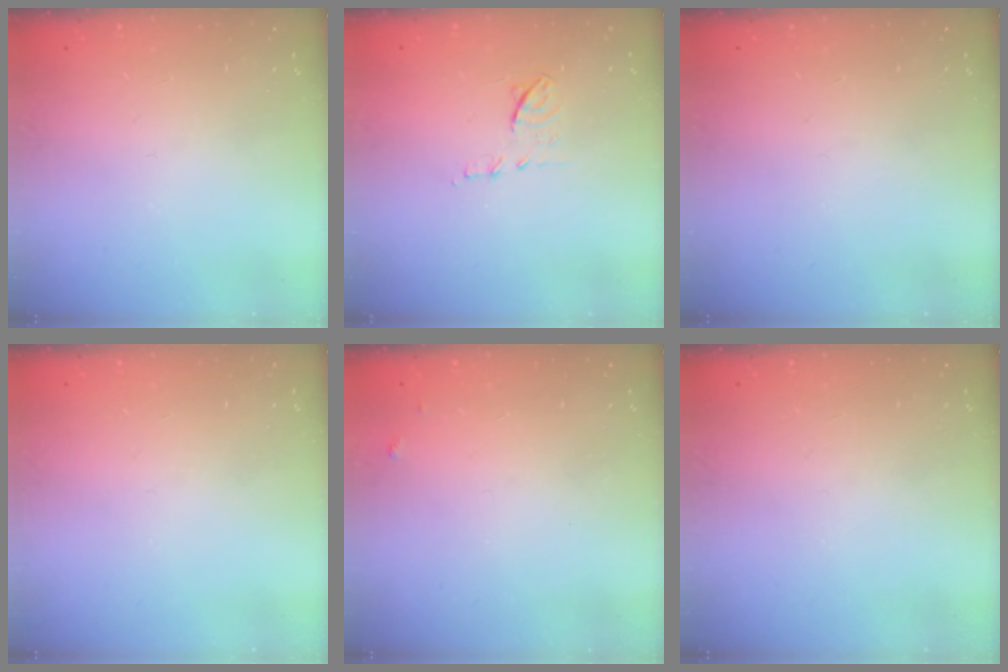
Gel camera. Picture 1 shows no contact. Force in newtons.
{"total": 6.8, "press": 6.8, "slide": 0.9}
{"total": 0.0}
{"total": 0.0}
{"total": 3.5, "press": 3.5, "slide": 0.2}
{"total": 0.0}